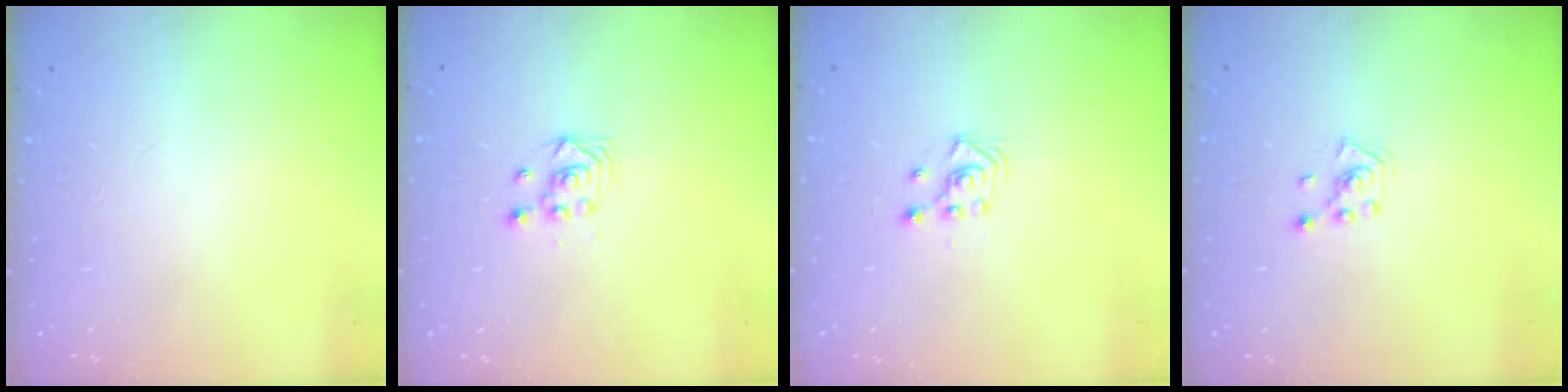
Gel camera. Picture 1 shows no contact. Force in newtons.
{"total": 3.3, "press": 3.3, "slide": 0.4}
{"total": 2.9, "press": 2.7, "slide": 1.0}
{"total": 2.6, "press": 2.6, "slide": 0.5}